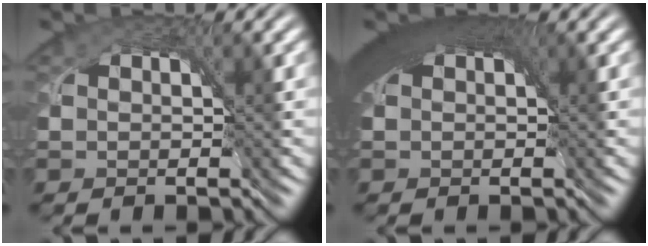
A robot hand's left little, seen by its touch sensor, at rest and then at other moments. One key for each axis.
{"total": 7.3, "fx": 2.9, "fy": 3.6, "fz": 5.7, "tx": -0.090, "ty": 0.016, "tz": 0.031}